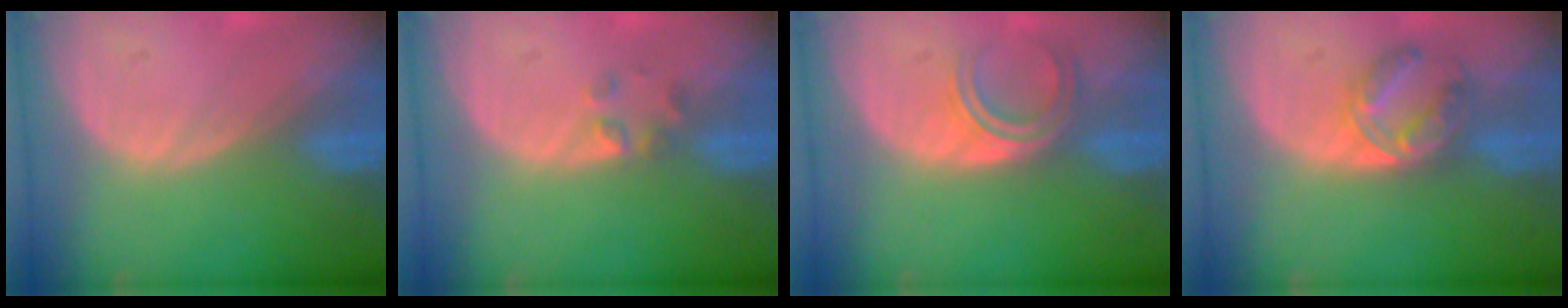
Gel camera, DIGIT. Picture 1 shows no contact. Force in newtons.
{"total": 1.9, "press": 1.7, "slide": 0.8}
{"total": 4.8, "press": 4.0, "slide": 2.6}
{"total": 6.3, "press": 5.7, "slide": 2.7}